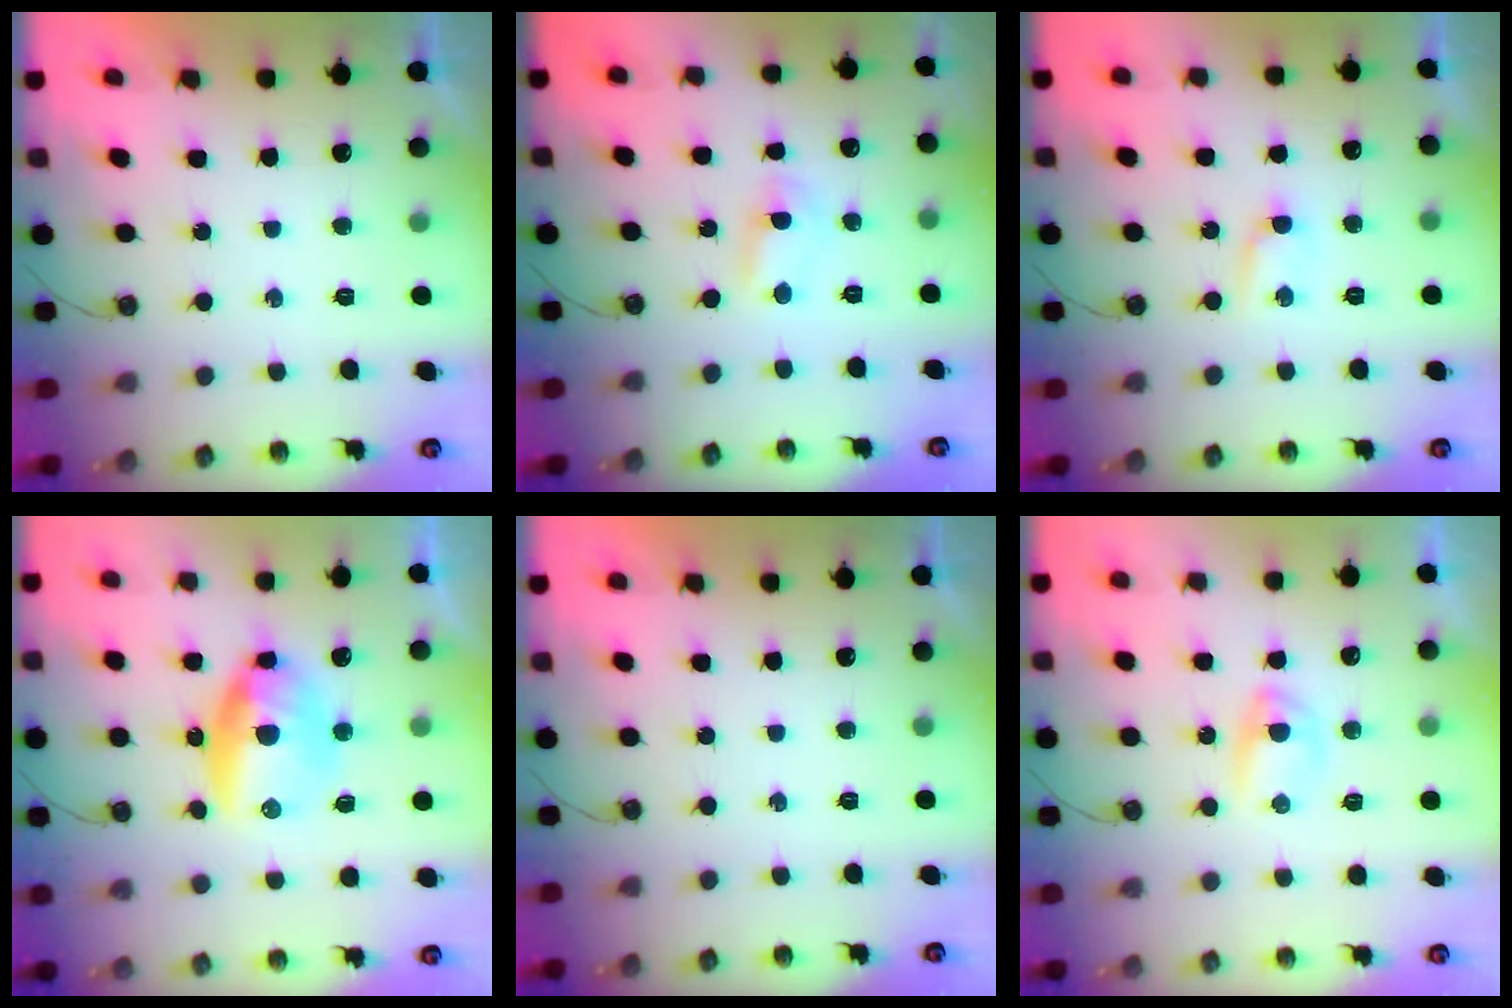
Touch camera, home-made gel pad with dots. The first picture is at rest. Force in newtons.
{"total": 1.4, "press": 1.4, "slide": 0.2}
{"total": 6.3, "press": 3.6, "slide": 5.2}
{"total": 11.4, "press": 11.4, "slide": 0.6}
{"total": 0.0}
{"total": 3.9, "press": 3.9, "slide": 0.5}